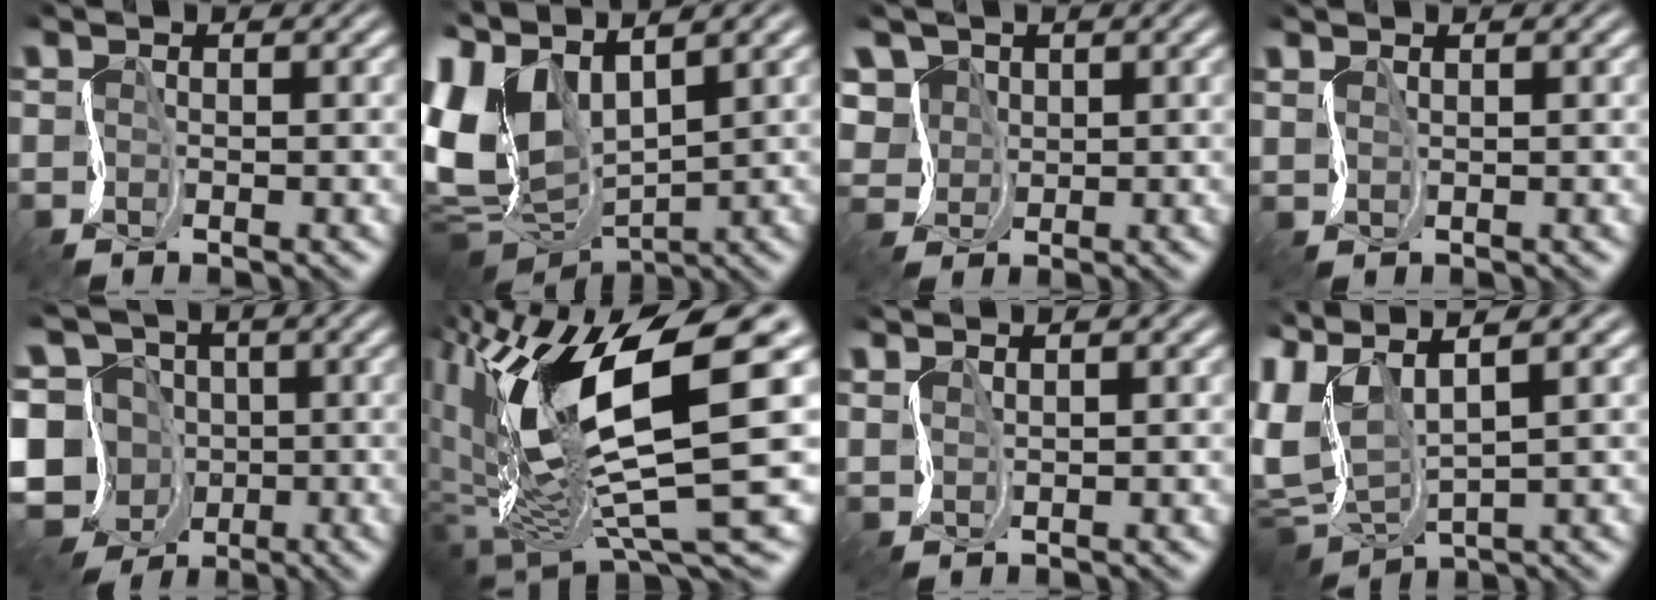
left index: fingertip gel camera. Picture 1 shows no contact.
{"total": 12.1, "force": [3.3, 6.9, 9.4], "torque": [-0.222, -0.007, 0.076]}
{"total": 3.9, "force": [1.6, 3.4, 1.0], "torque": [-0.039, 0.007, 0.032]}
{"total": 1.8, "force": [1.5, 0.6, 1.0], "torque": [-0.019, 0.003, 0.020]}
{"total": 14.3, "force": [-5.1, 11.9, 6.1], "torque": [-0.109, -0.006, -0.118]}
{"total": 14.4, "force": [2.5, 5.0, 13.3], "torque": [-0.248, -0.019, 0.060]}
{"total": 2.7, "force": [2.0, 0.9, 1.5], "torque": [-0.033, 0.012, 0.029]}
{"total": 7.9, "force": [1.9, 4.0, 6.6], "torque": [-0.169, 0.000, 0.038]}